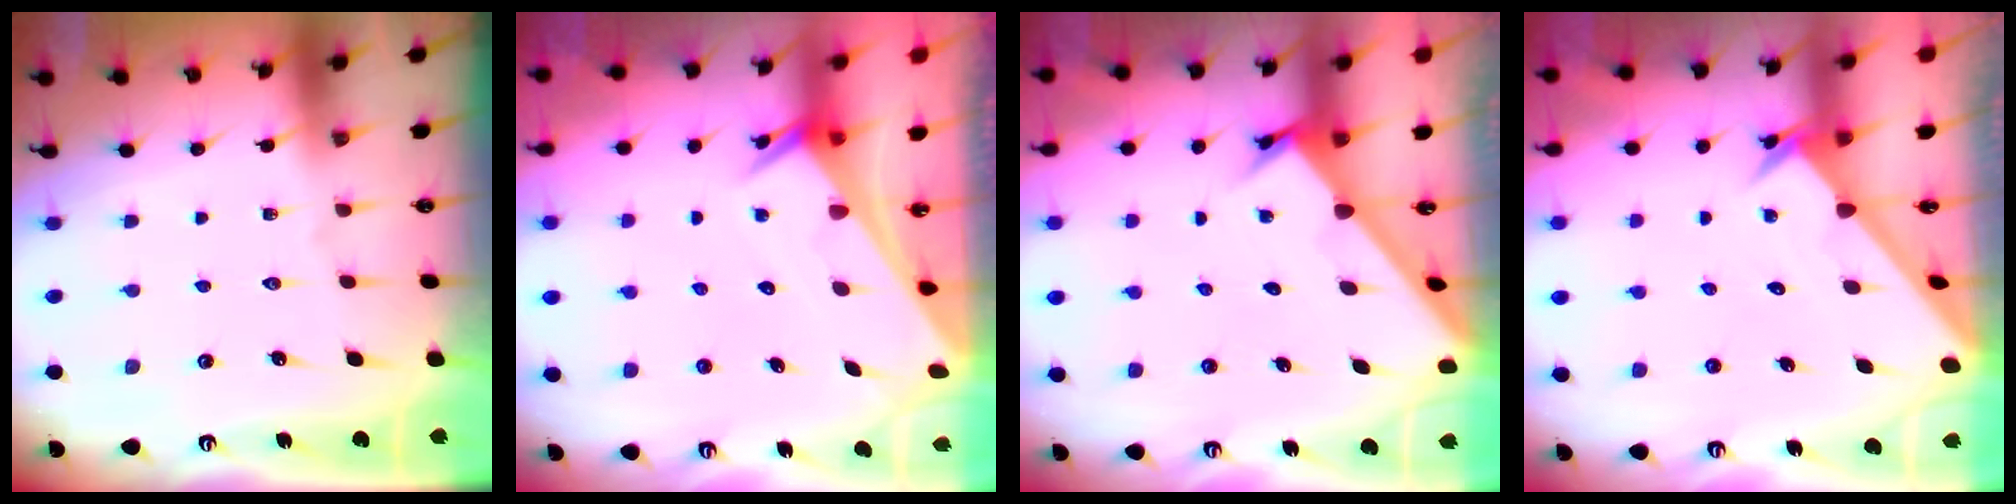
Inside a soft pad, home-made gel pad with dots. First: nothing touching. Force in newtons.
{"total": 2.7, "press": 2.7, "slide": 0.1}
{"total": 2.1, "press": 2.1, "slide": 0.2}
{"total": 2.5, "press": 2.5, "slide": 0.2}